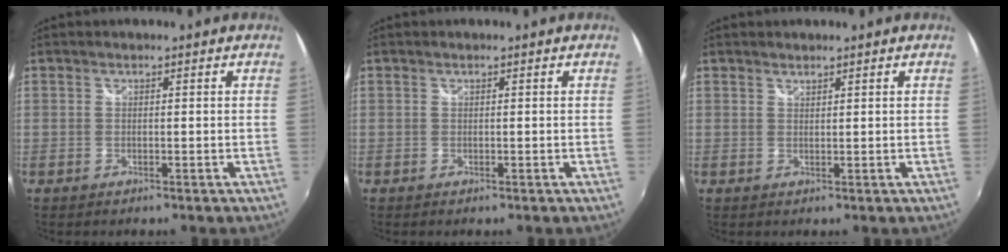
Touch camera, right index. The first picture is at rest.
{"total": 0.0}
{"total": 0.8, "force": [0.8, 0.1, 0.0], "torque": [0.000, 0.000, 0.015]}